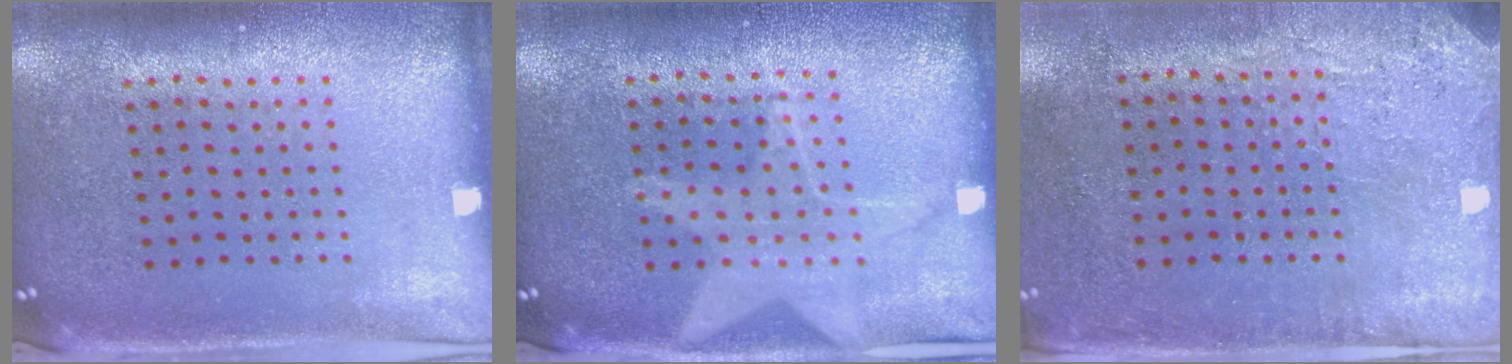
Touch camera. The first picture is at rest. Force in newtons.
{"total": 1.2, "press": 1.2, "slide": 0.3}
{"total": 2.8, "press": 2.3, "slide": 1.6}